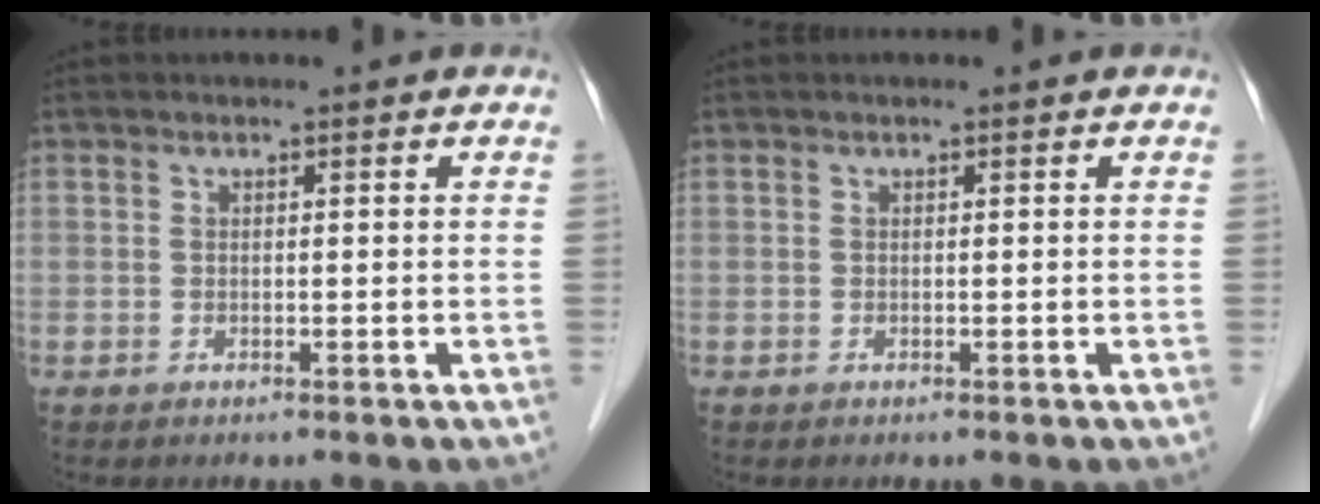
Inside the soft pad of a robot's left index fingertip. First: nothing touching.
{"total": 0.0}